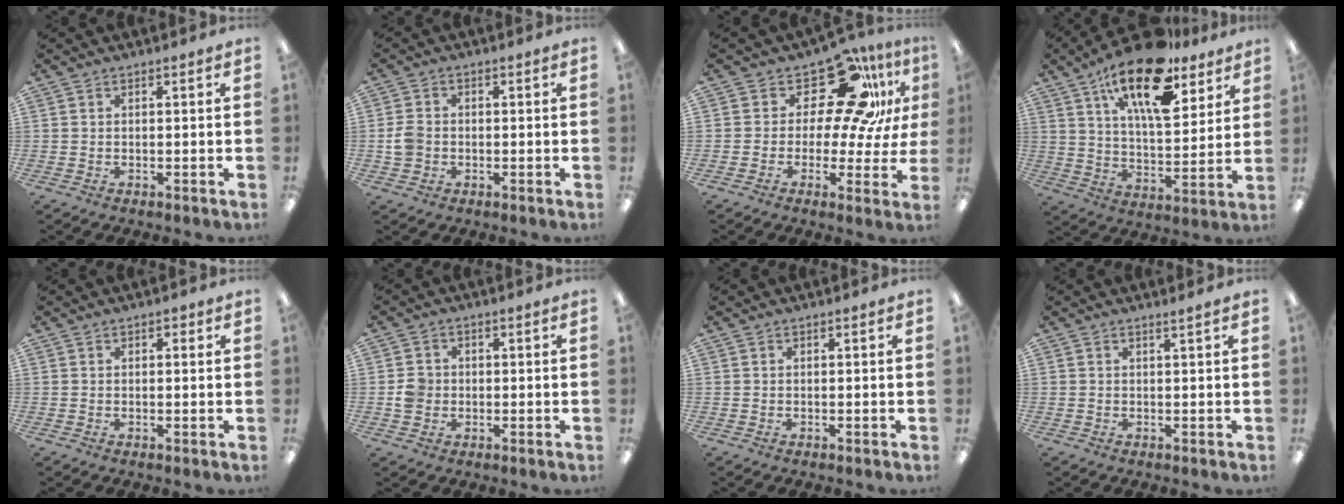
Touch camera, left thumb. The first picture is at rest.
{"total": 4.6, "force": [-0.7, 4.0, 2.1], "torque": [-0.029, 0.009, -0.013]}
{"total": 18.5, "force": [11.4, 8.3, 11.9], "torque": [-0.178, -0.074, 0.193]}
{"total": 21.5, "force": [13.6, 8.7, 14.1], "torque": [-0.226, -0.074, 0.228]}
{"total": 1.1, "force": [0.6, 0.8, 0.4], "torque": [0.000, 0.001, 0.008]}
{"total": 4.5, "force": [-0.3, 4.3, 1.4], "torque": [-0.014, 0.004, -0.007]}
{"total": 0.0}
{"total": 0.8, "force": [0.8, -0.1, 0.3], "torque": [-0.005, -0.001, 0.014]}